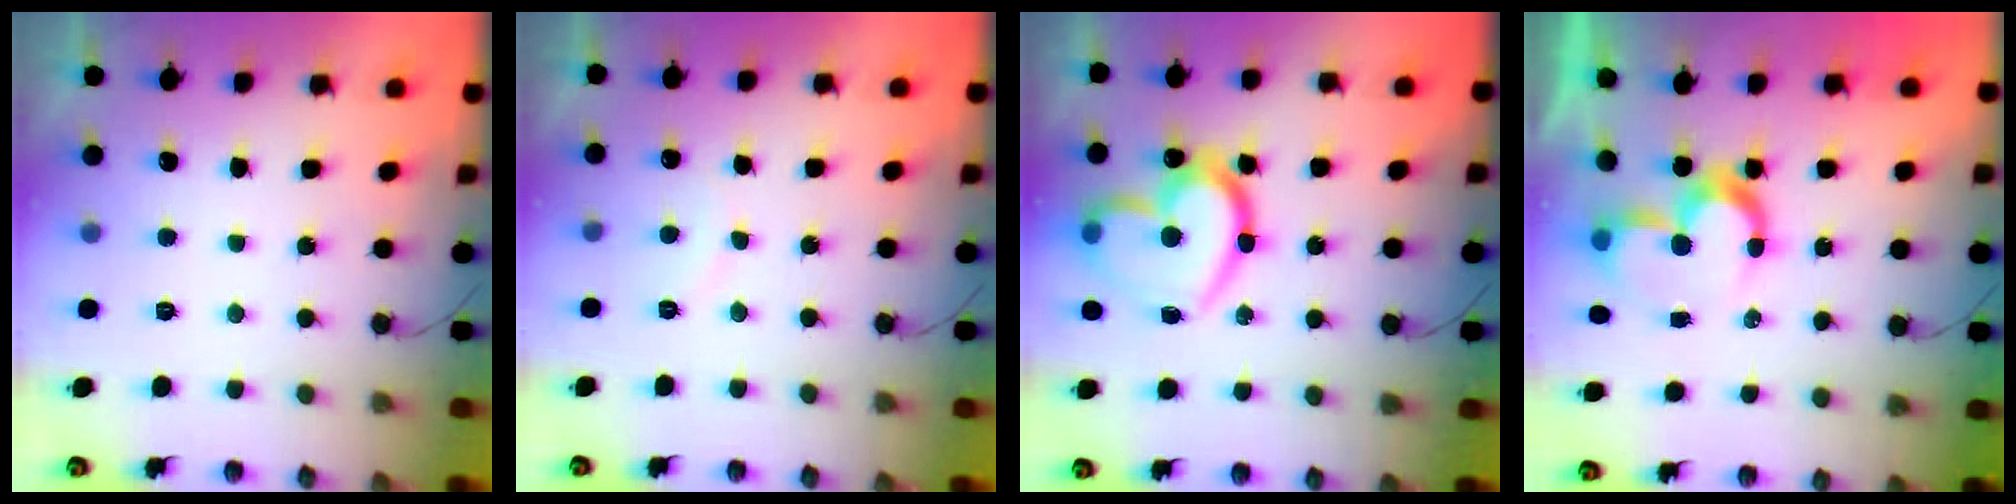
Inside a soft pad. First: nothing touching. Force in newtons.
{"total": 4.8, "press": 4.8, "slide": 0.3}
{"total": 21.6, "press": 21.5, "slide": 1.8}
{"total": 8.5, "press": 8.5, "slide": 0.2}